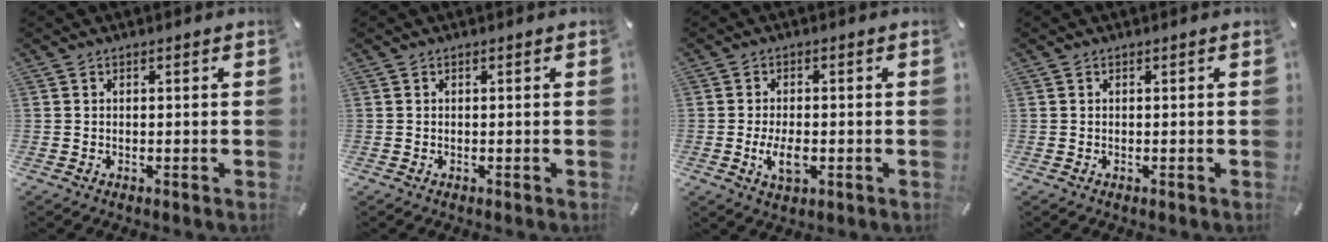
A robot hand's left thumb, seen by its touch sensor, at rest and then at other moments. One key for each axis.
{"total": 0.0}
{"total": 5.4, "fx": -1.3, "fy": 2.8, "fz": 4.4, "tx": -0.102, "ty": -0.002, "tz": -0.025}
{"total": 0.0}